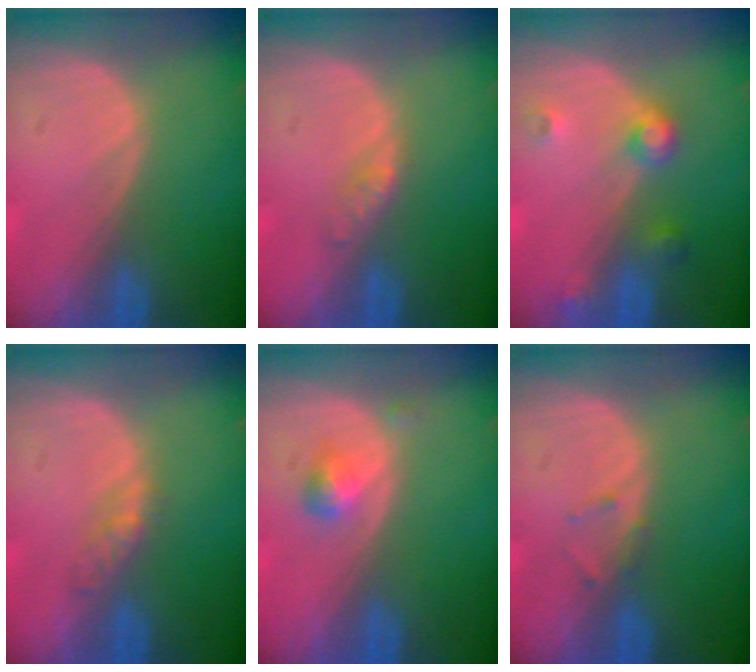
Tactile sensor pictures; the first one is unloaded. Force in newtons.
{"total": 1.7, "press": 1.7, "slide": 0.2}
{"total": 3.8, "press": 3.5, "slide": 1.5}
{"total": 2.6, "press": 2.3, "slide": 1.3}
{"total": 2.2, "press": 2.2, "slide": 0.2}
{"total": 1.1, "press": 1.0, "slide": 0.2}